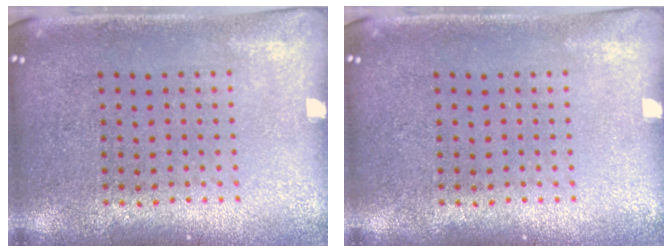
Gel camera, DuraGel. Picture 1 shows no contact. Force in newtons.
{"total": 0.0}